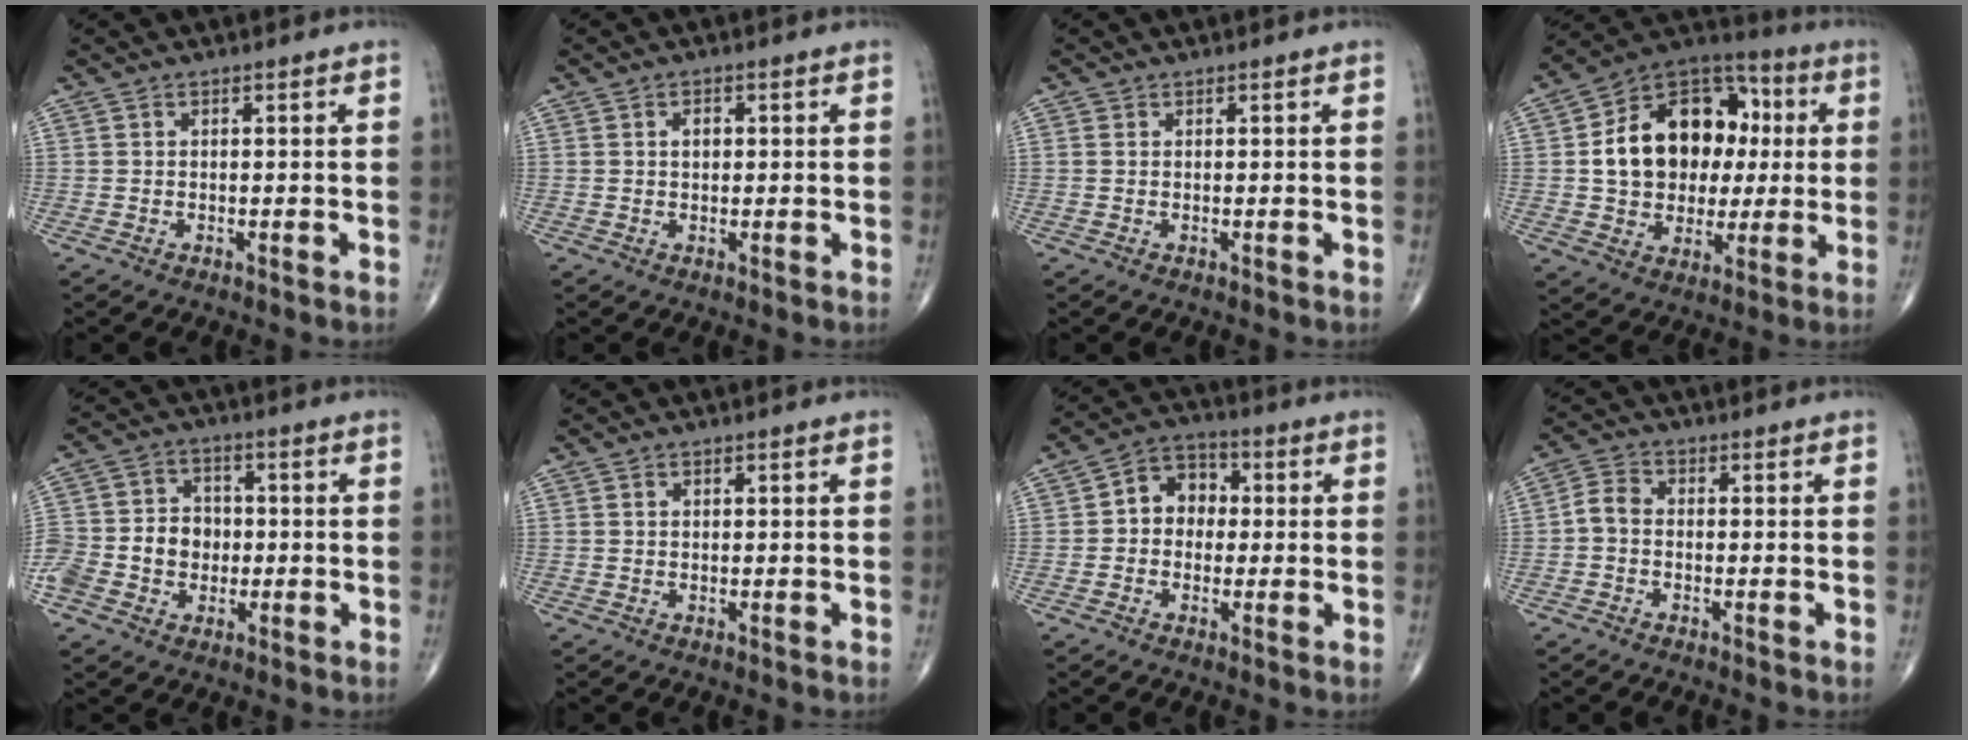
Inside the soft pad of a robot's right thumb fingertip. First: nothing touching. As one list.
[{"total": 2.0, "force": [0.3, 1.4, 1.4], "torque": [-0.014, 0.003, 0.003]}, {"total": 0.7, "force": [0.1, 0.7, 0.3], "torque": [-0.003, 0.001, 0.002]}, {"total": 20.7, "force": [2.3, 15.4, 13.7], "torque": [-0.180, 0.027, 0.039]}, {"total": 12.9, "force": [-2.2, 10.7, 6.8], "torque": [-0.121, 0.031, -0.039]}, {"total": 0.8, "force": [0.2, 0.6, 0.4], "torque": [-0.006, 0.000, 0.004]}, {"total": 7.7, "force": [0.4, 6.3, 4.4], "torque": [-0.036, 0.024, -0.009]}, {"total": 3.6, "force": [-0.8, 2.6, 2.4], "torque": [-0.042, 0.013, -0.029]}]